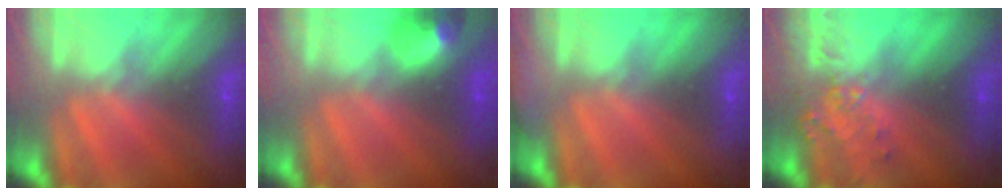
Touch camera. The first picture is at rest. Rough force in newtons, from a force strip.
{"total": 5.5}
{"total": 3.3}
{"total": 3.1}